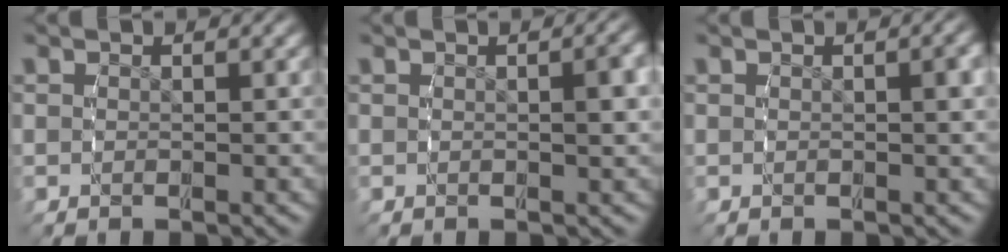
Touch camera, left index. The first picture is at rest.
{"total": 1.6, "force": [0.2, 0.1, 1.6], "torque": [-0.024, 0.004, 0.004]}
{"total": 0.9, "force": [0.1, 0.0, 0.9], "torque": [-0.012, 0.003, 0.003]}